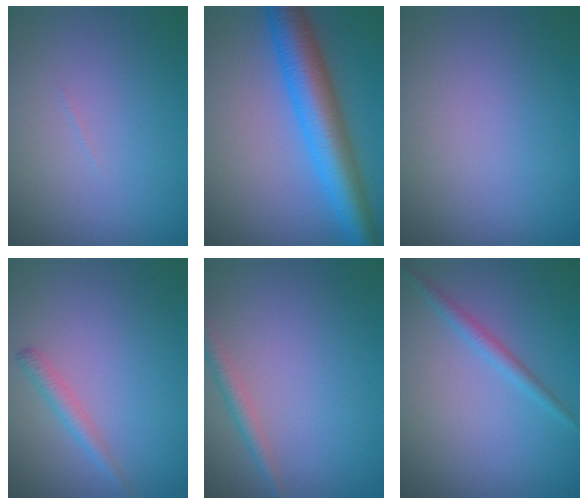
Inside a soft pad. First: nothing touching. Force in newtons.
{"total": 7.6, "press": 7.6, "slide": 0.2}
{"total": 0.0}
{"total": 1.4, "press": 1.4, "slide": 0.2}
{"total": 1.6, "press": 1.6, "slide": 0.1}
{"total": 1.6, "press": 1.6, "slide": 0.0}